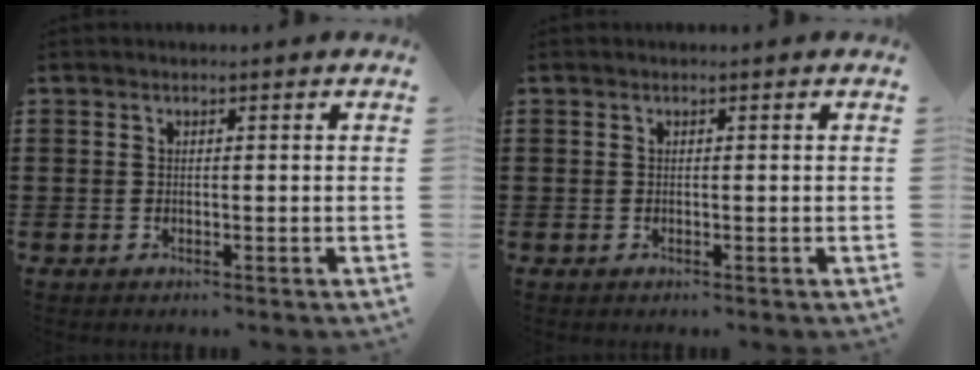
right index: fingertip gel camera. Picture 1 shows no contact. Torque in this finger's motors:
{"motor_torque": [0.00, 0.00, 0.00, 0.00]}